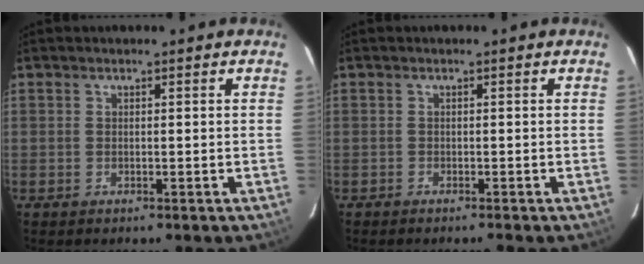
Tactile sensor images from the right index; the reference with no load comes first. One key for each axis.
{"total": 0.8, "fx": -0.8, "fy": -0.1, "fz": 0.1, "tx": -0.004, "ty": -0.001, "tz": -0.016}